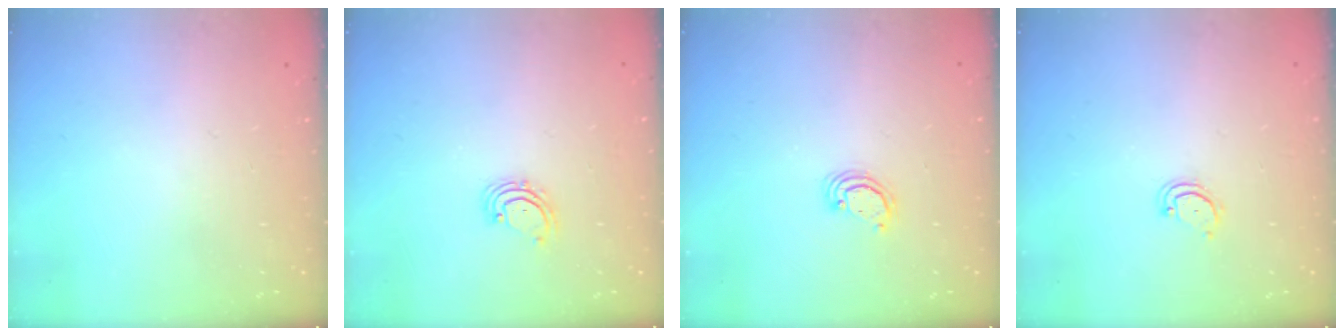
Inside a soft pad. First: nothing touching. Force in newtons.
{"total": 2.8, "press": 2.8, "slide": 0.2}
{"total": 2.3, "press": 2.3, "slide": 0.3}
{"total": 3.3, "press": 3.3, "slide": 0.2}